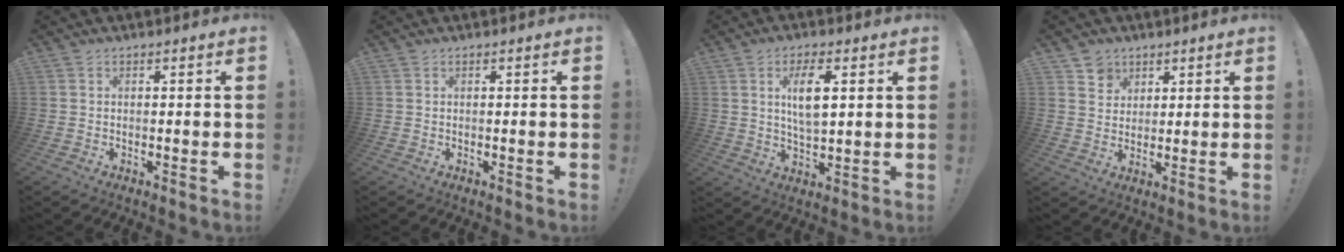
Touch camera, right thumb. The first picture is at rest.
{"total": 0.0}
{"total": 8.6, "force": [2.7, 3.6, 7.4], "torque": [-0.120, -0.007, 0.041]}
{"total": 5.4, "force": [3.3, 4.2, 0.3], "torque": [-0.001, -0.023, 0.062]}